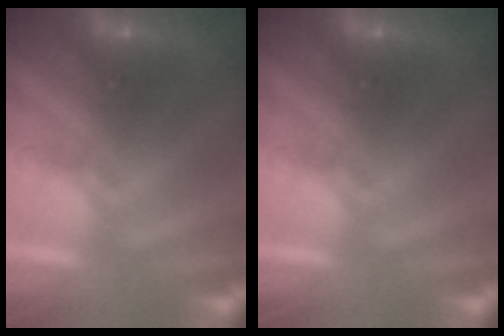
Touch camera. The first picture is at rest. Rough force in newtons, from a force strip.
{"total": 0.0}